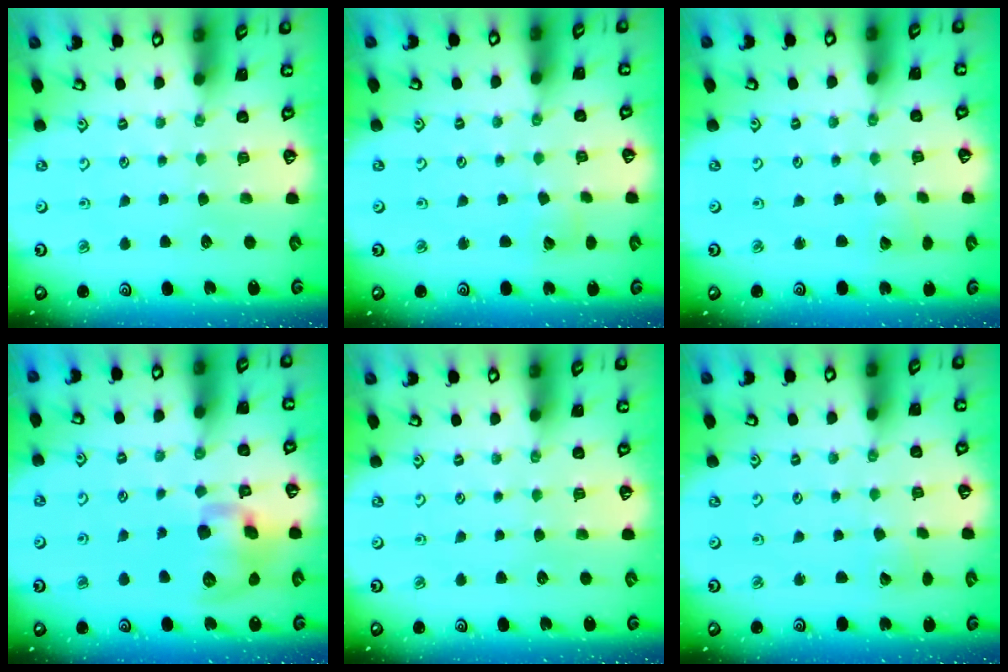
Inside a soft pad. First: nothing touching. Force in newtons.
{"total": 3.9, "press": 3.9, "slide": 0.2}
{"total": 2.6, "press": 2.6, "slide": 0.3}
{"total": 13.2, "press": 13.0, "slide": 2.2}
{"total": 0.0}
{"total": 2.4, "press": 2.4, "slide": 0.2}